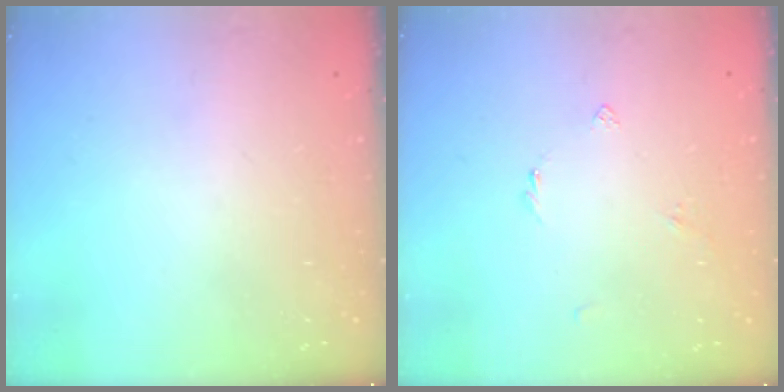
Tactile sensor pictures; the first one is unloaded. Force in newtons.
{"total": 2.8, "press": 2.7, "slide": 0.6}